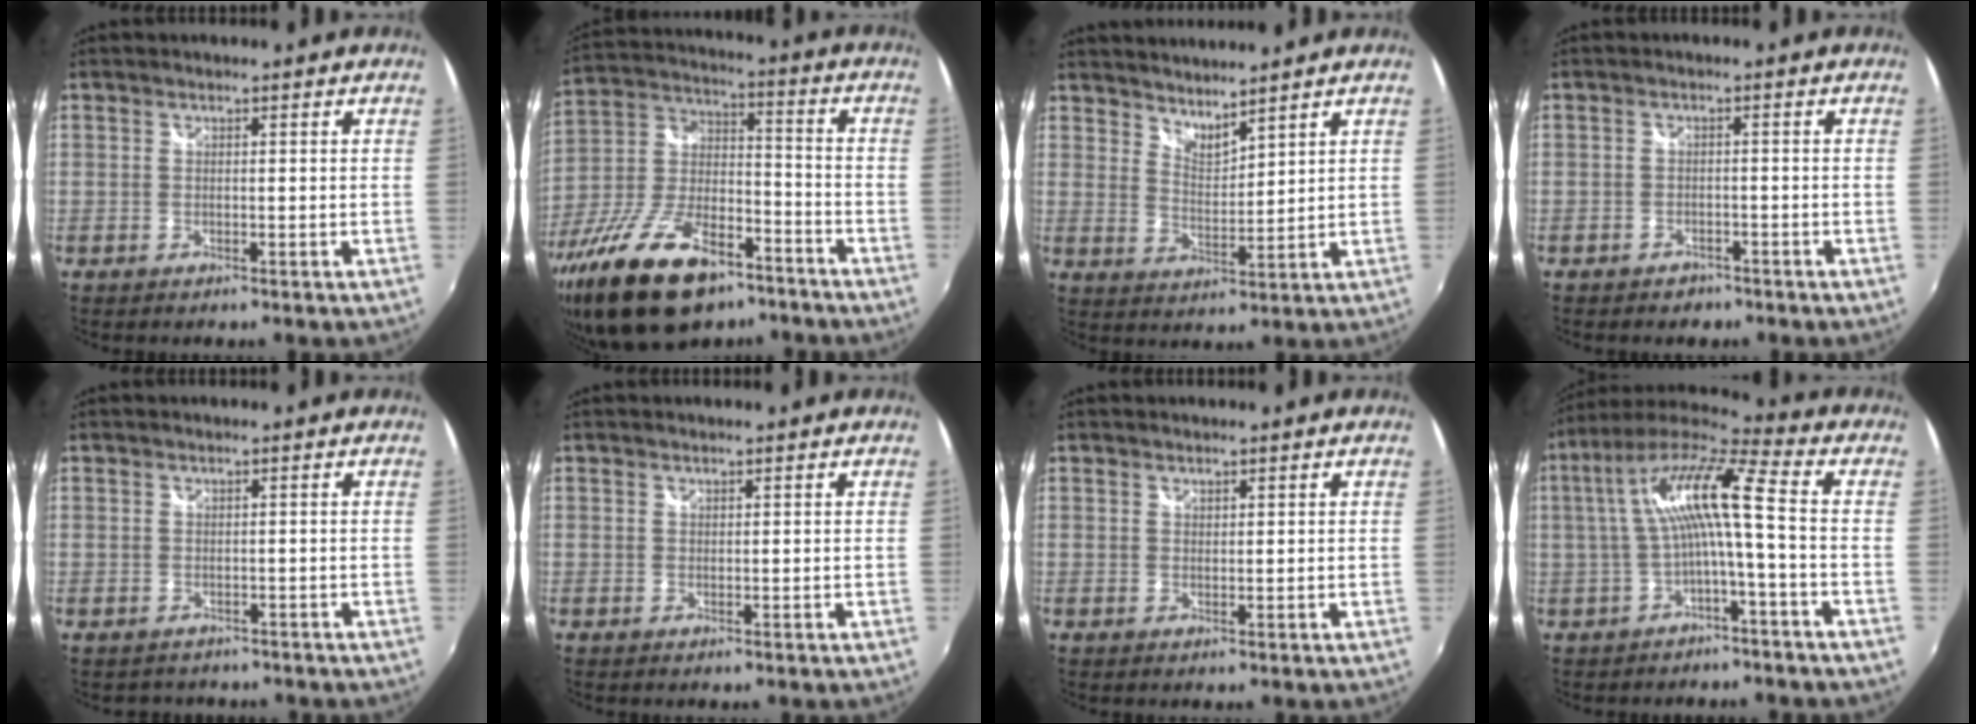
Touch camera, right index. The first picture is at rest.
{"total": 22.5, "force": [-14.6, 10.2, 13.8], "torque": [-0.274, -0.011, -0.244]}
{"total": 5.0, "force": [4.8, 0.8, 1.4], "torque": [-0.019, -0.007, 0.085]}
{"total": 3.3, "force": [-2.6, 2.0, 0.5], "torque": [-0.019, -0.004, -0.039]}
{"total": 1.8, "force": [-1.3, 1.3, -0.1], "torque": [-0.003, 0.000, -0.016]}
{"total": 0.0}
{"total": 0.6, "force": [0.6, 0.2, -0.1], "torque": [0.003, 0.001, 0.010]}
{"total": 11.9, "force": [-1.0, 0.8, 11.8], "torque": [-0.234, 0.021, -0.016]}